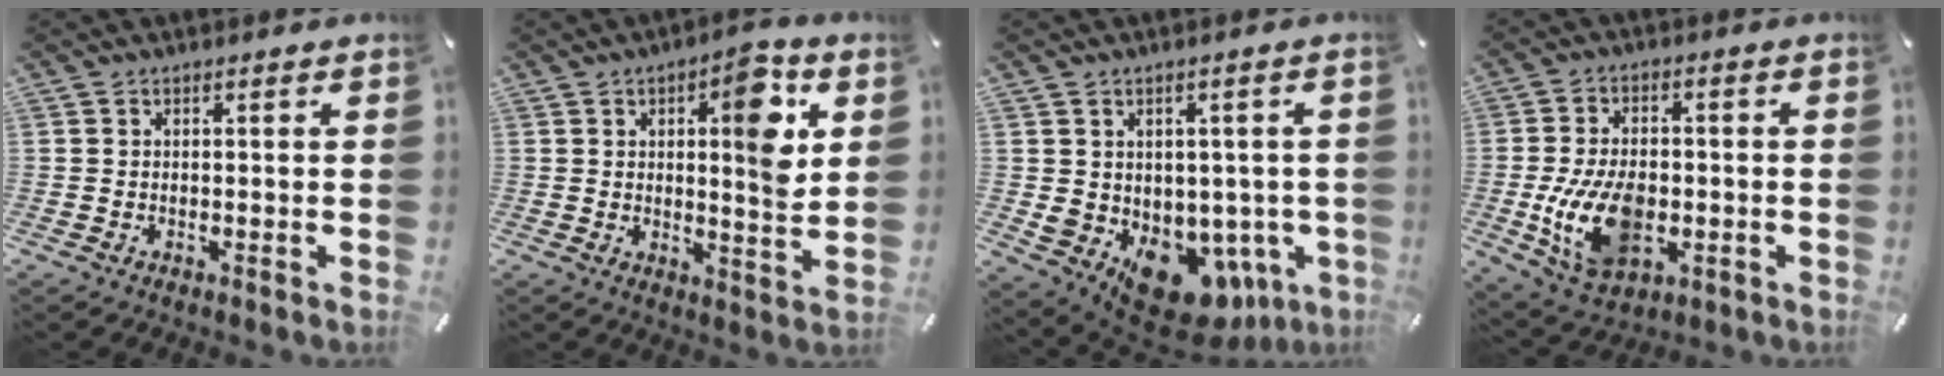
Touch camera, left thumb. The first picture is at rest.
{"total": 11.4, "force": [4.2, 3.6, 10.0], "torque": [-0.127, -0.025, 0.059]}
{"total": 14.2, "force": [-6.2, 10.0, 8.0], "torque": [-0.093, 0.009, -0.095]}
{"total": 14.7, "force": [-2.9, 9.4, 10.9], "torque": [-0.229, -0.001, -0.050]}